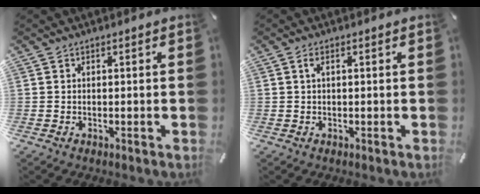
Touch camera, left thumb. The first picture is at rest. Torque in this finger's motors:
{"motor_torque": [0.03, -0.14, 0.09, 0.11, 0.00]}